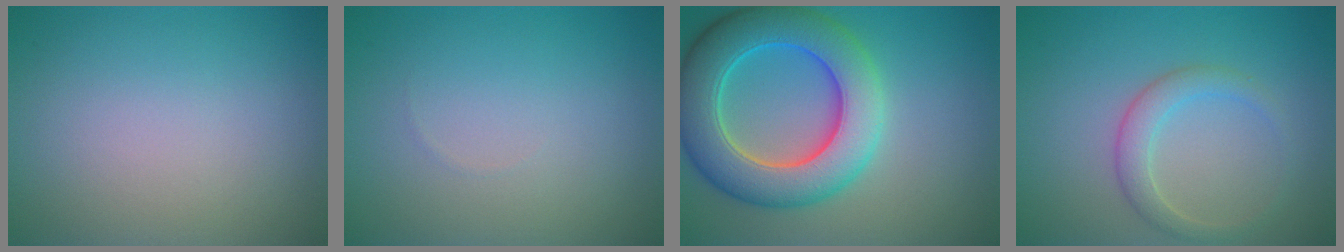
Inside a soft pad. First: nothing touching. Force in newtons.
{"total": 0.0}
{"total": 9.2, "press": 9.2, "slide": 0.3}
{"total": 2.4, "press": 2.4, "slide": 0.2}